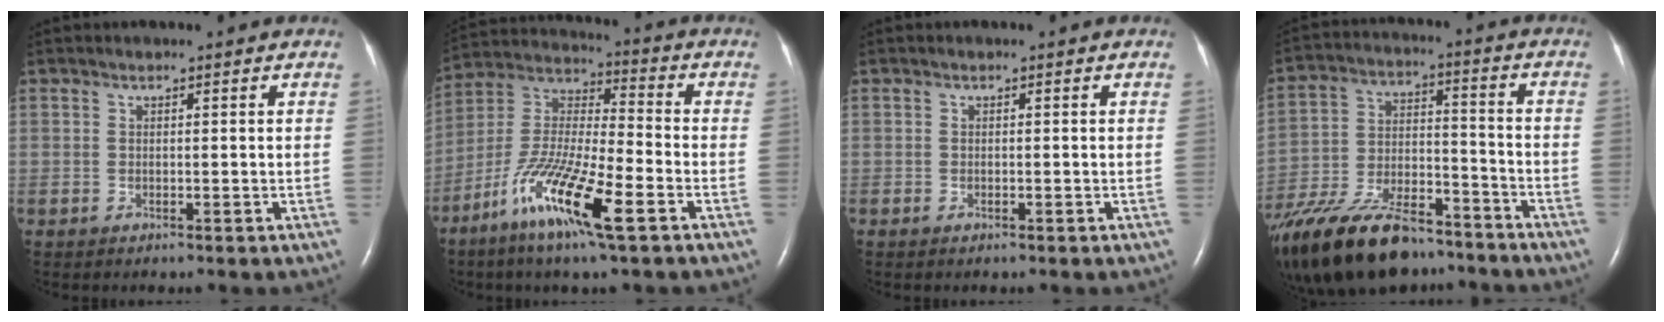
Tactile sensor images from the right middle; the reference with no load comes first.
{"total": 15.3, "force": [-7.7, 1.6, 13.1], "torque": [-0.262, -0.023, -0.145]}
{"total": 0.0}
{"total": 25.2, "force": [-19.6, 8.8, 13.1], "torque": [-0.296, -0.032, -0.328]}